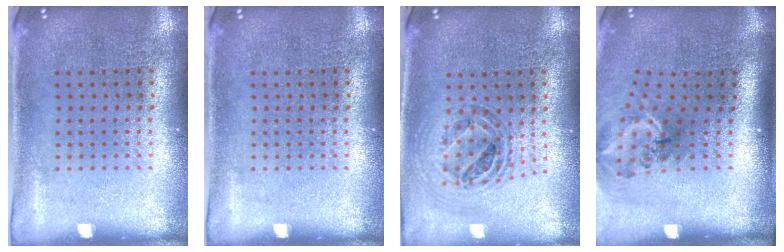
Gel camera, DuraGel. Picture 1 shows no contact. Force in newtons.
{"total": 0.0}
{"total": 1.0, "press": 1.0, "slide": 0.1}
{"total": 1.7, "press": 1.2, "slide": 1.3}